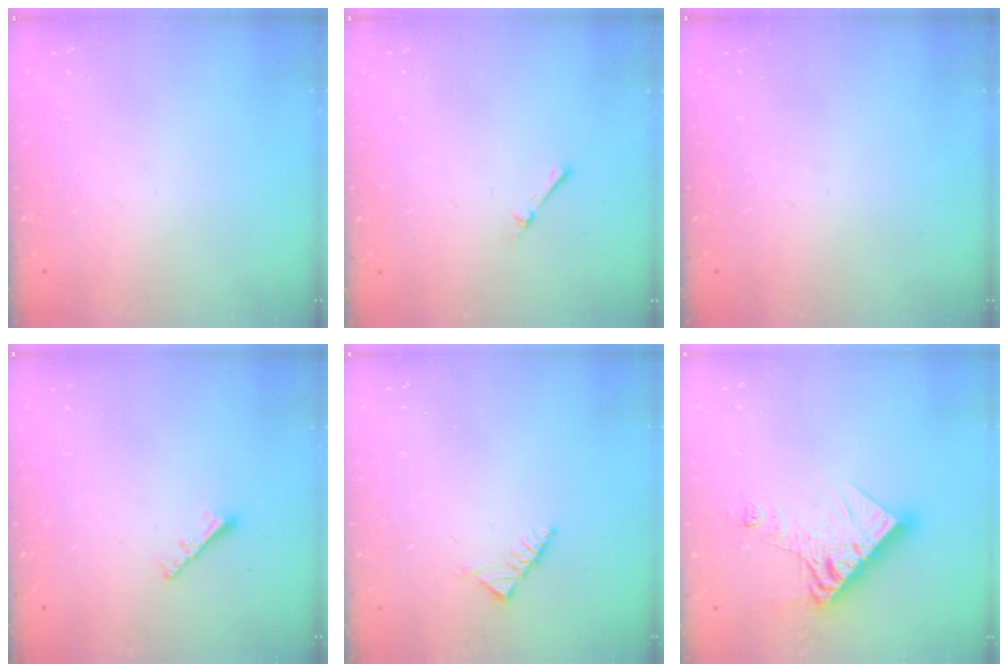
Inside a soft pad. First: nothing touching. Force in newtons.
{"total": 1.7, "press": 1.7, "slide": 0.3}
{"total": 0.0}
{"total": 2.0, "press": 2.0, "slide": 0.5}
{"total": 2.6, "press": 2.5, "slide": 0.8}
{"total": 13.3, "press": 13.2, "slide": 1.7}